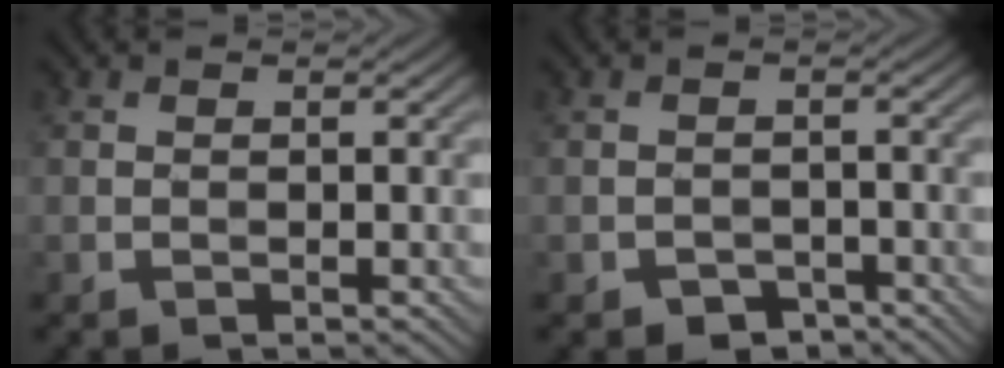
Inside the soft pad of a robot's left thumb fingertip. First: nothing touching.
{"total": 2.0, "force": [-1.6, 1.1, 0.4], "torque": [-0.002, 0.005, -0.025]}